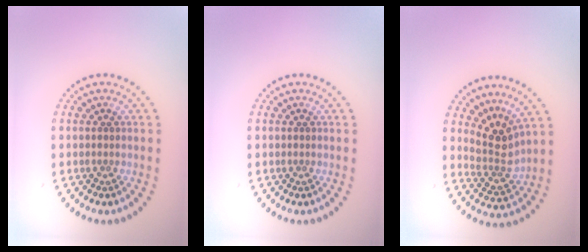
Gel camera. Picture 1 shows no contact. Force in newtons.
{"total": 0.0}
{"total": 3.1, "press": 2.3, "slide": 2.1}